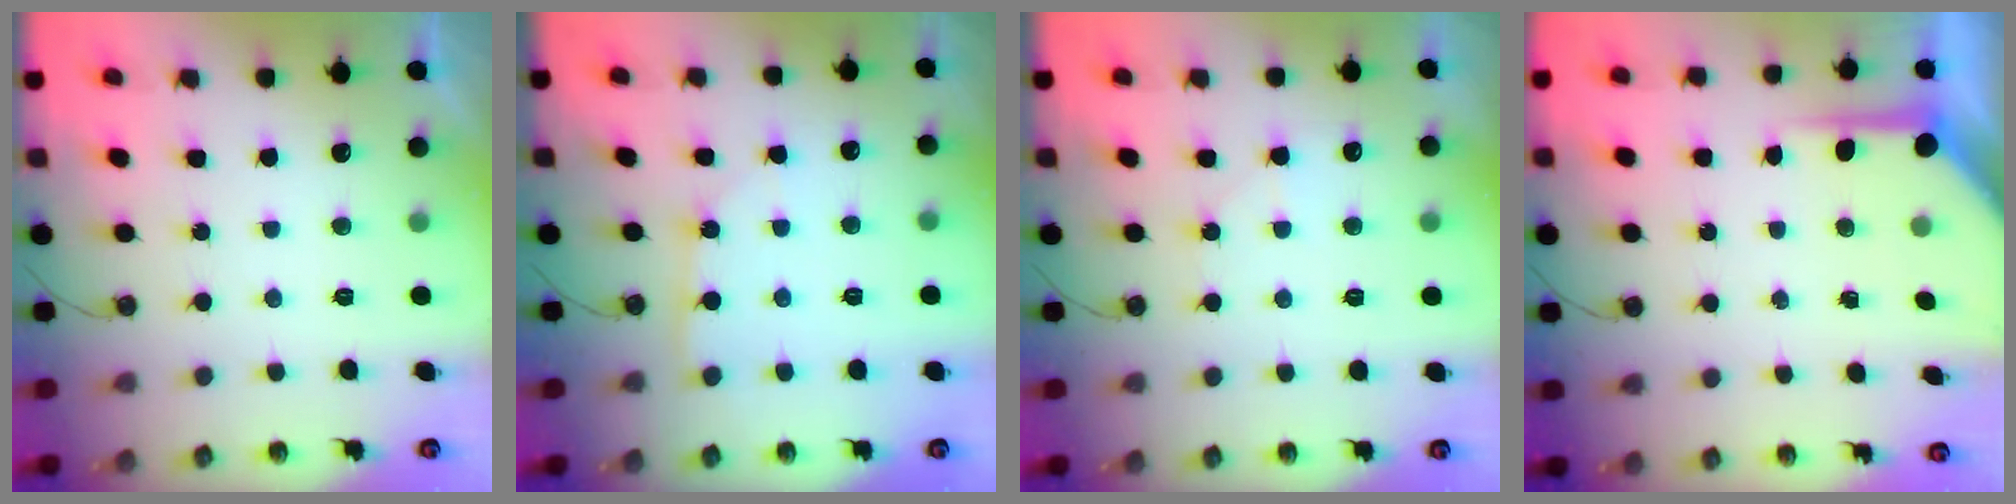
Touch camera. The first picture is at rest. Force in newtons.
{"total": 3.8, "press": 3.8, "slide": 0.3}
{"total": 4.7, "press": 4.7, "slide": 0.6}
{"total": 7.2, "press": 7.2, "slide": 0.7}